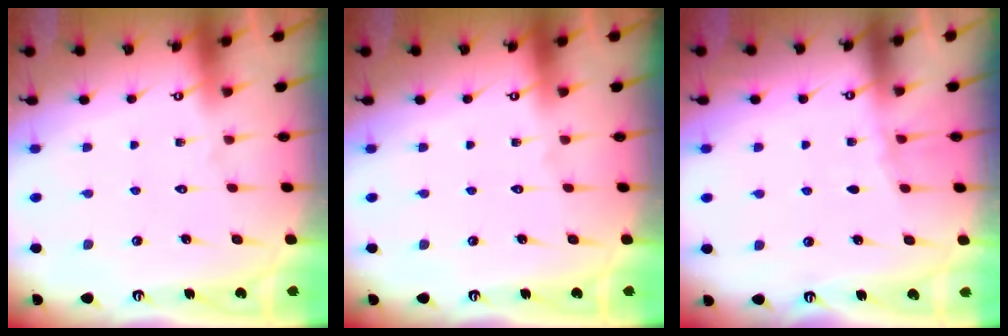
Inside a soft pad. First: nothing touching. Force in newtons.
{"total": 0.0}
{"total": 3.4, "press": 3.3, "slide": 0.5}